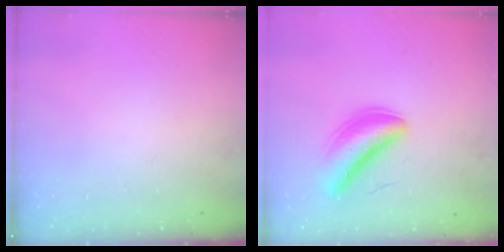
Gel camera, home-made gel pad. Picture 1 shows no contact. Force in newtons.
{"total": 6.2, "press": 6.0, "slide": 1.5}